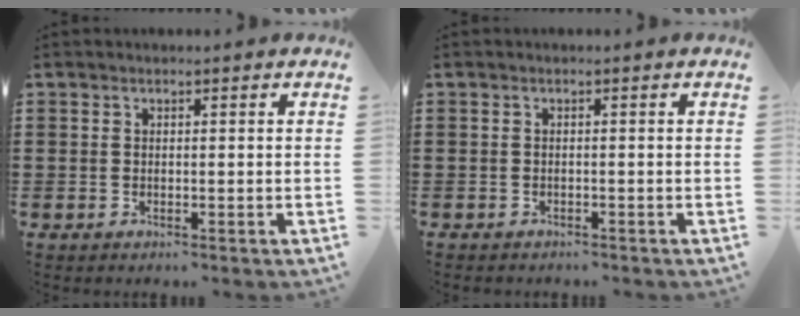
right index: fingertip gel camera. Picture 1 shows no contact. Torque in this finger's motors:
{"motor_torque": [-2.14, 0.00, -1.05, -0.21]}